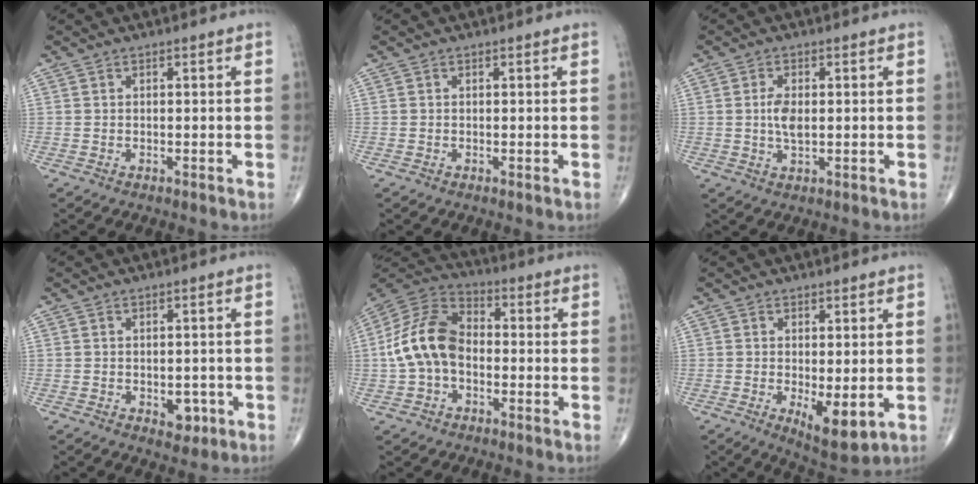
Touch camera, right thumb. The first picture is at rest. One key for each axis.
{"total": 0.0}
{"total": 3.8, "fx": 0.2, "fy": 1.8, "fz": 3.4, "tx": -0.067, "ty": -0.004, "tz": 0.004}
{"total": 3.4, "fx": -1.0, "fy": 2.3, "fz": 2.3, "tx": -0.013, "ty": 0.001, "tz": -0.007}
{"total": 12.9, "fx": -1.4, "fy": 8.8, "fz": 9.4, "tx": -0.178, "ty": 0.038, "tz": -0.039}
{"total": 6.9, "fx": -1.2, "fy": 2.6, "fz": 6.3, "tx": -0.092, "ty": -0.023, "tz": -0.008}